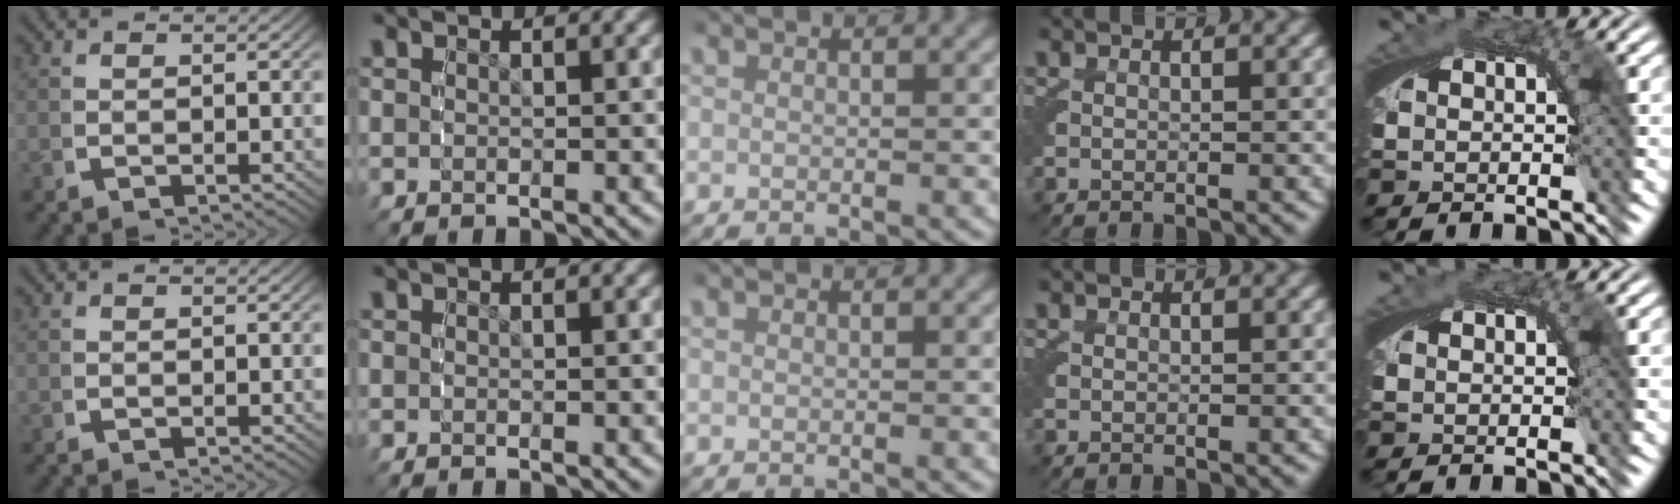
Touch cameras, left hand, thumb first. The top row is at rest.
{}